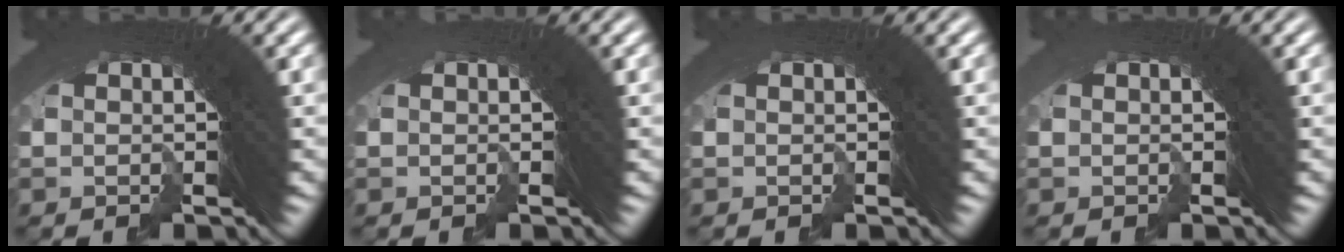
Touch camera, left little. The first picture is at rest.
{"total": 1.1, "force": [-0.3, -0.6, -0.9], "torque": [0.015, -0.003, -0.004]}
{"total": 0.0}
{"total": 0.7, "force": [-0.3, -0.3, -0.5], "torque": [0.010, -0.001, -0.005]}